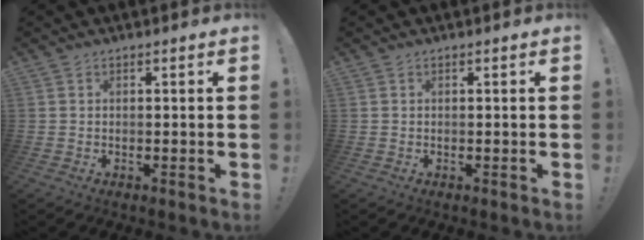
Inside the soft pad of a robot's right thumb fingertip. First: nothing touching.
{"total": 0.0}